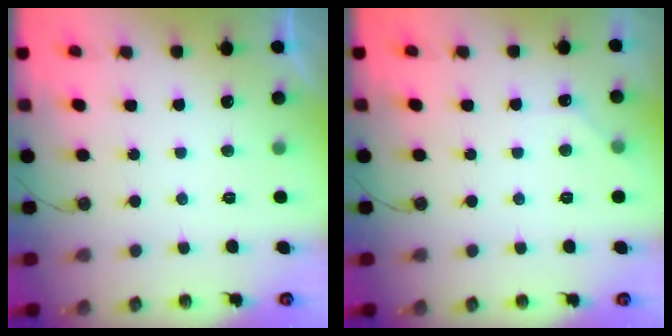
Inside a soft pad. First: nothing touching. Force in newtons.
{"total": 3.0, "press": 3.0, "slide": 0.4}